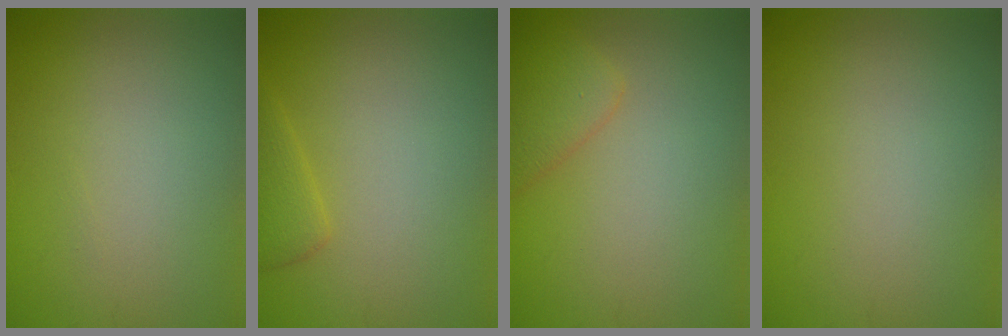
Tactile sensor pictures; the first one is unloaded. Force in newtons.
{"total": 2.0, "press": 2.0, "slide": 0.2}
{"total": 2.5, "press": 2.5, "slide": 0.2}
{"total": 0.0}